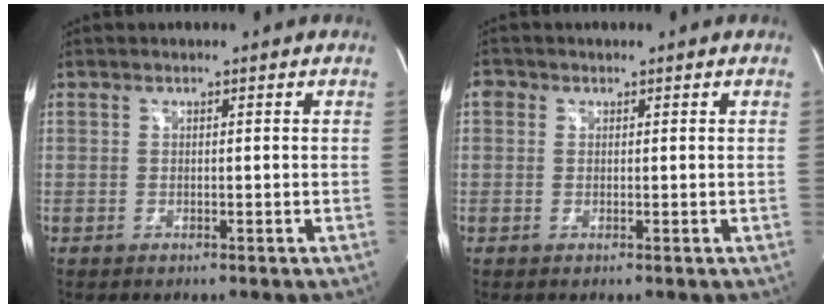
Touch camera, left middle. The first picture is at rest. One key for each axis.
{"total": 1.4, "fx": 0.5, "fy": 1.3, "fz": 0.4, "tx": -0.002, "ty": 0.006, "tz": 0.005}